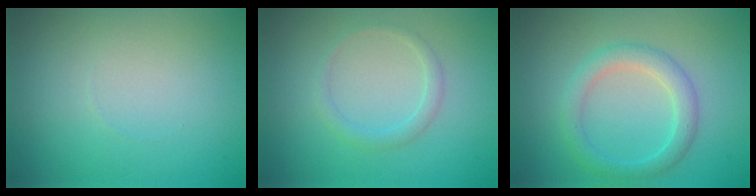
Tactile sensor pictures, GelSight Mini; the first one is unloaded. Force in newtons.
{"total": 1.3, "press": 1.3, "slide": 0.1}
{"total": 2.8, "press": 2.8, "slide": 0.0}